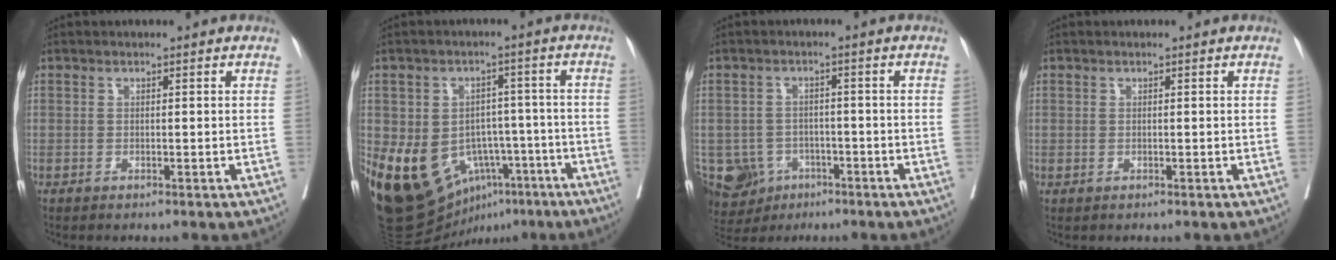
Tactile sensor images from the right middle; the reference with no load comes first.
{"total": 16.5, "force": [-6.1, 12.7, 8.6], "torque": [-0.166, 0.020, -0.073]}
{"total": 8.3, "force": [-4.1, 6.8, 2.2], "torque": [-0.052, 0.003, -0.056]}
{"total": 0.0}